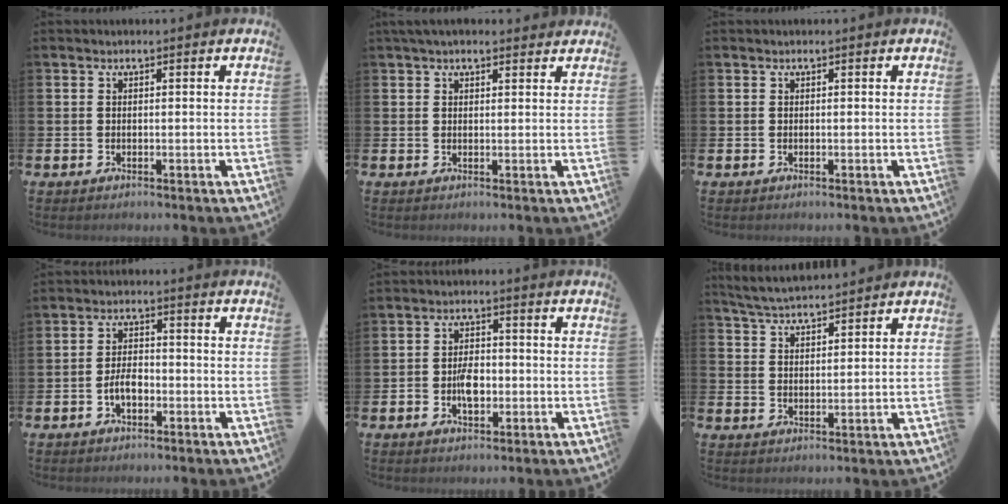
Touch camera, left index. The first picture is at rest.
{"total": 2.1, "force": [1.9, 0.7, 0.7], "torque": [-0.014, 0.002, 0.034]}
{"total": 0.0}
{"total": 3.2, "force": [-1.1, 1.8, 2.5], "torque": [-0.030, 0.000, -0.025]}
{"total": 4.1, "force": [-0.9, 2.5, 3.1], "torque": [-0.042, 0.001, -0.021]}
{"total": 4.4, "force": [4.4, 0.2, 0.5], "torque": [-0.030, -0.019, 0.080]}